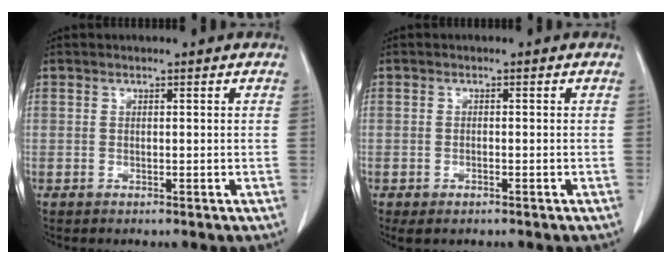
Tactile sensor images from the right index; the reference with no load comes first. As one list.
[{"total": 2.0, "force": [-1.4, 0.8, 1.2], "torque": [-0.022, -0.002, -0.017]}]